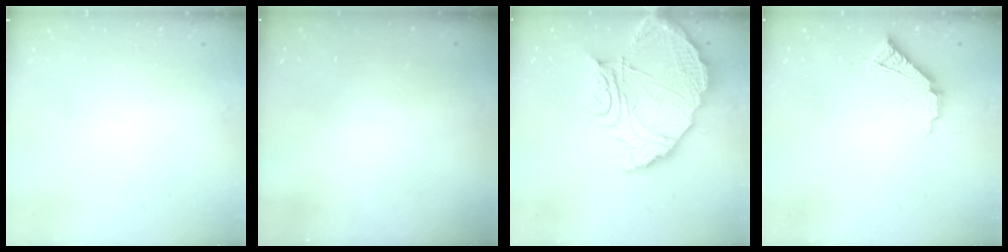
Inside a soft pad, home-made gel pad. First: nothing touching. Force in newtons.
{"total": 3.0, "press": 3.0, "slide": 0.1}
{"total": 19.5, "press": 19.4, "slide": 2.1}
{"total": 8.7, "press": 8.7, "slide": 0.5}